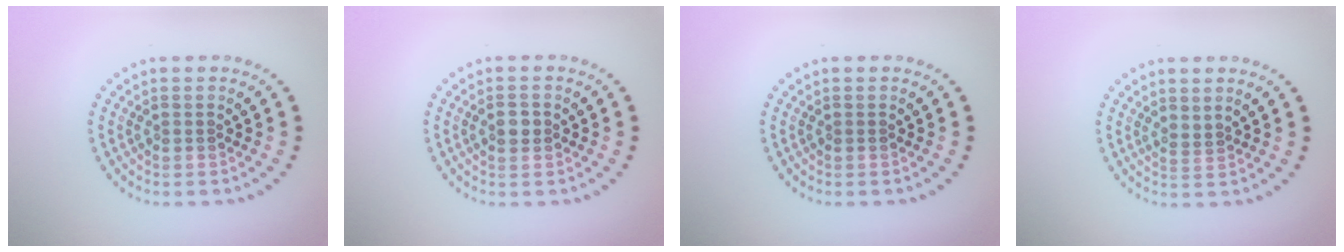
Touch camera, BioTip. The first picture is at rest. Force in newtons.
{"total": 1.5, "press": 1.5, "slide": 0.2}
{"total": 0.0}
{"total": 0.6, "press": 0.3, "slide": 0.5}